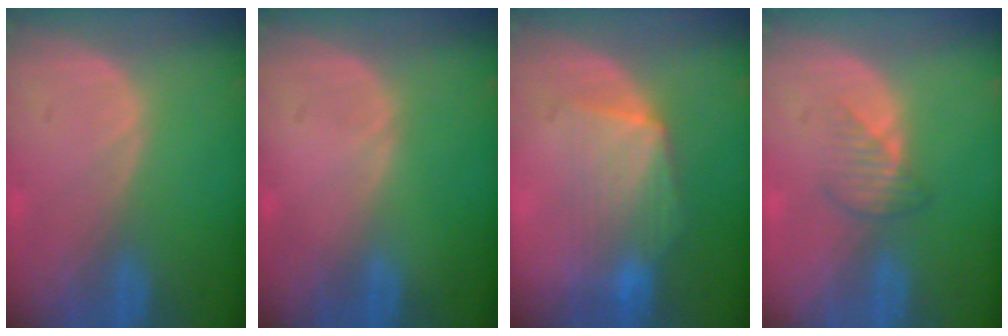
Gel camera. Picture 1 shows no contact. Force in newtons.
{"total": 0.0}
{"total": 7.3, "press": 7.0, "slide": 2.1}
{"total": 2.5, "press": 2.5, "slide": 0.4}